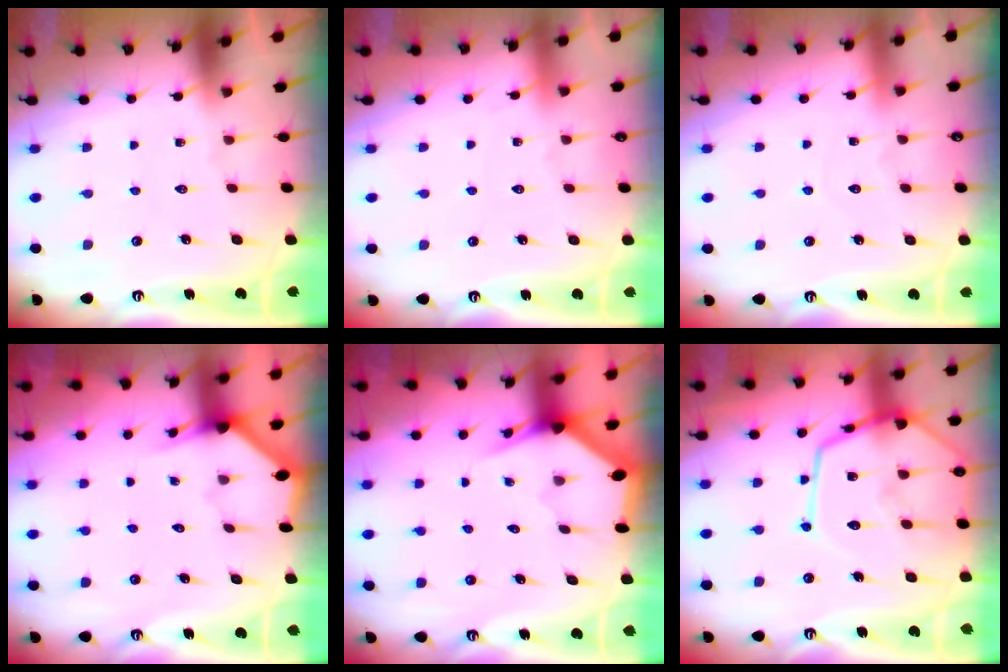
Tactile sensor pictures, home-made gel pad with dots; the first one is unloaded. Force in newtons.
{"total": 2.1, "press": 2.1, "slide": 0.3}
{"total": 2.7, "press": 2.7, "slide": 0.4}
{"total": 2.9, "press": 2.9, "slide": 0.2}
{"total": 3.0, "press": 3.0, "slide": 0.1}
{"total": 17.7, "press": 17.6, "slide": 1.6}